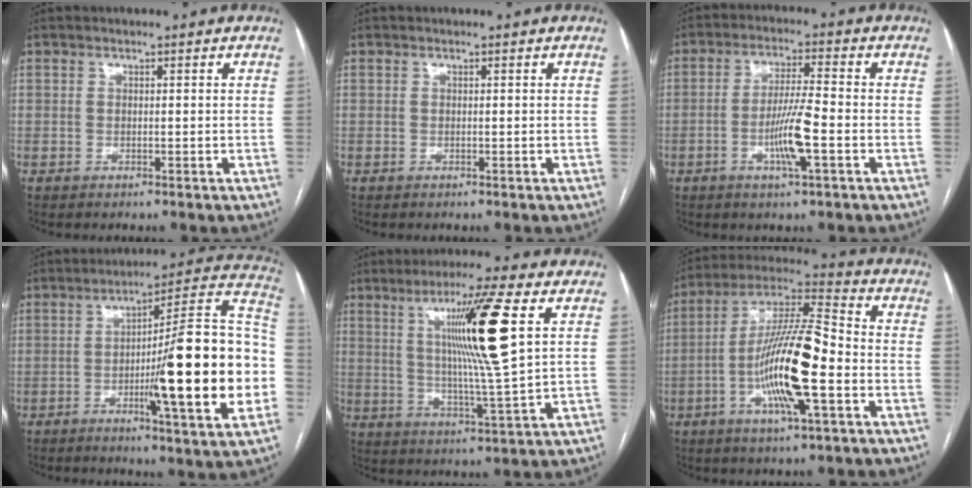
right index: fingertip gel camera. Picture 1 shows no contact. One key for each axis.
{"total": 0.0}
{"total": 7.4, "fx": -2.3, "fy": 0.1, "fz": 7.0, "tx": -0.133, "ty": -0.002, "tz": -0.043}
{"total": 23.0, "fx": -4.0, "fy": 1.3, "fz": 22.6, "tx": -0.271, "ty": 0.014, "tz": -0.060}
{"total": 13.8, "fx": 4.2, "fy": -1.4, "fz": 13.0, "tx": -0.224, "ty": -0.005, "tz": 0.073}
{"total": 16.2, "fx": -4.1, "fy": 2.0, "fz": 15.6, "tx": -0.295, "ty": 0.004, "tz": -0.074}